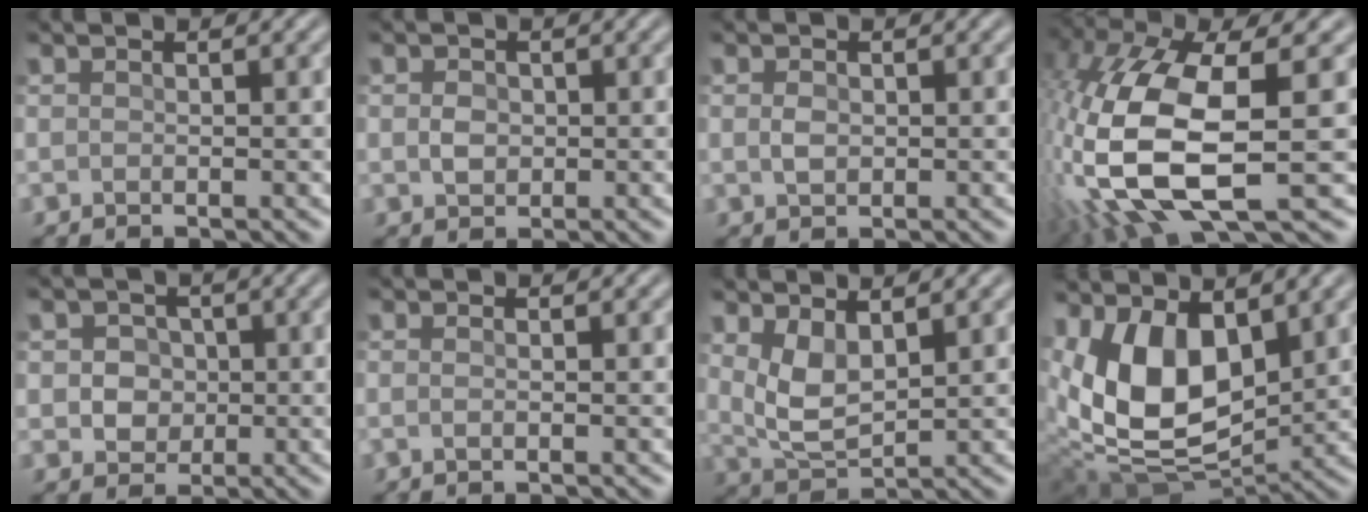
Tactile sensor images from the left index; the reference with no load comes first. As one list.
[{"total": 1.4, "force": [0.2, 1.2, 0.7], "torque": [-0.015, 0.005, 0.002]}, {"total": 1.1, "force": [0.3, 0.8, 0.7], "torque": [-0.018, 0.005, 0.005]}, {"total": 13.5, "force": [-2.2, 5.6, 12.1], "torque": [-0.301, -0.017, -0.035]}, {"total": 3.6, "force": [0.9, 3.2, 1.5], "torque": [-0.012, 0.017, 0.006]}, {"total": 1.0, "force": [0.0, 0.4, 0.9], "torque": [-0.011, -0.002, -0.004]}, {"total": 3.7, "force": [1.7, 1.7, 2.8], "torque": [-0.069, -0.001, 0.041]}, {"total": 11.2, "force": [2.5, 6.5, 8.8], "torque": [-0.178, -0.009, 0.044]}]